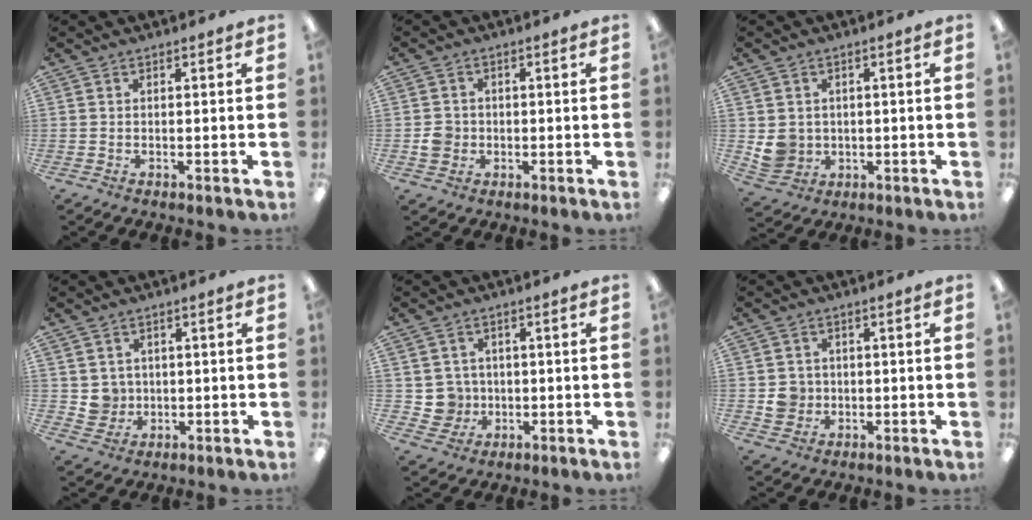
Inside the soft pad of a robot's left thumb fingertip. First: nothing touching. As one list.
[{"total": 4.2, "force": [-0.6, 3.9, 1.2], "torque": [-0.014, 0.005, -0.011]}, {"total": 5.8, "force": [0.8, 5.7, 1.3], "torque": [-0.026, 0.005, 0.021]}, {"total": 4.7, "force": [1.2, 4.5, 0.1], "torque": [-0.002, -0.002, 0.023]}, {"total": 5.7, "force": [0.3, 5.7, 0.5], "torque": [-0.018, 0.004, 0.010]}, {"total": 4.8, "force": [-0.2, 4.7, 0.8], "torque": [-0.006, 0.006, -0.003]}]